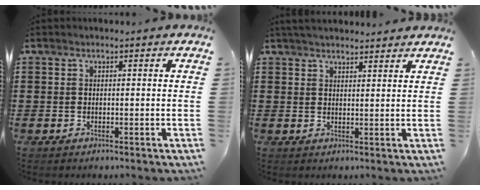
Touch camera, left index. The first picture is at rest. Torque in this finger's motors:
{"motor_torque": [2.14, 0.00, -0.02, -0.10]}